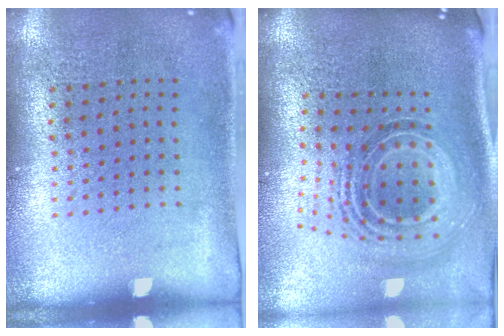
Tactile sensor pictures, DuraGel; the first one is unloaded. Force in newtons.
{"total": 1.9, "press": 1.3, "slide": 1.3}